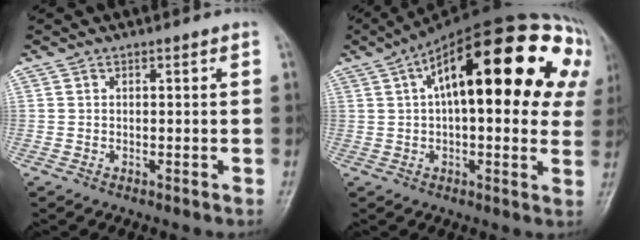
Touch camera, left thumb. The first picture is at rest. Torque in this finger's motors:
{"motor_torque": [0.50, 1.07, 1.32, -1.45, 0.30]}